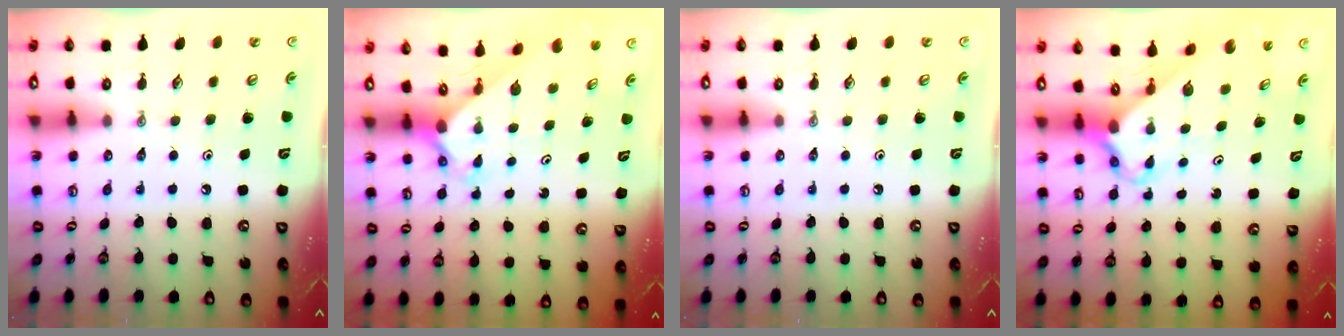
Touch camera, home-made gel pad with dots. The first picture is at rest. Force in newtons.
{"total": 2.4, "press": 2.3, "slide": 0.3}
{"total": 0.0}
{"total": 2.8, "press": 2.8, "slide": 0.2}